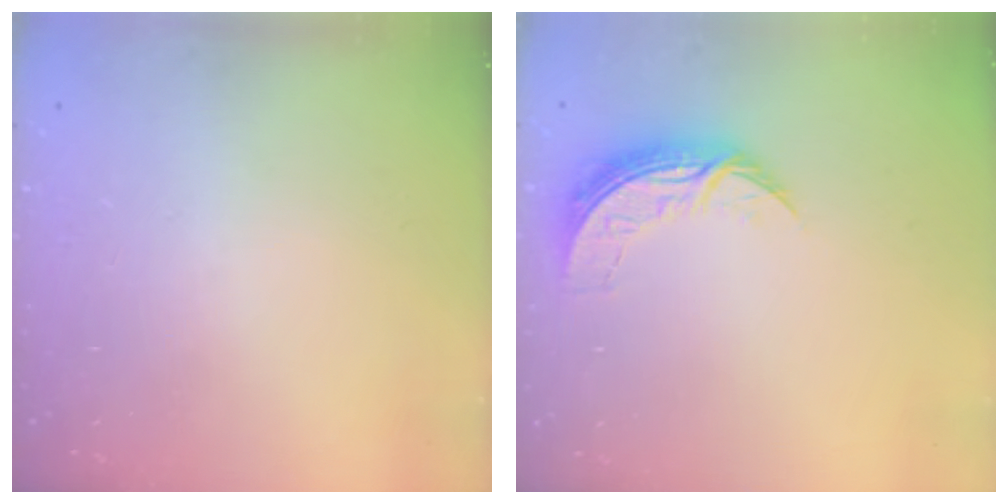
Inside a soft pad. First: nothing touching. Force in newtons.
{"total": 7.8, "press": 7.8, "slide": 0.3}